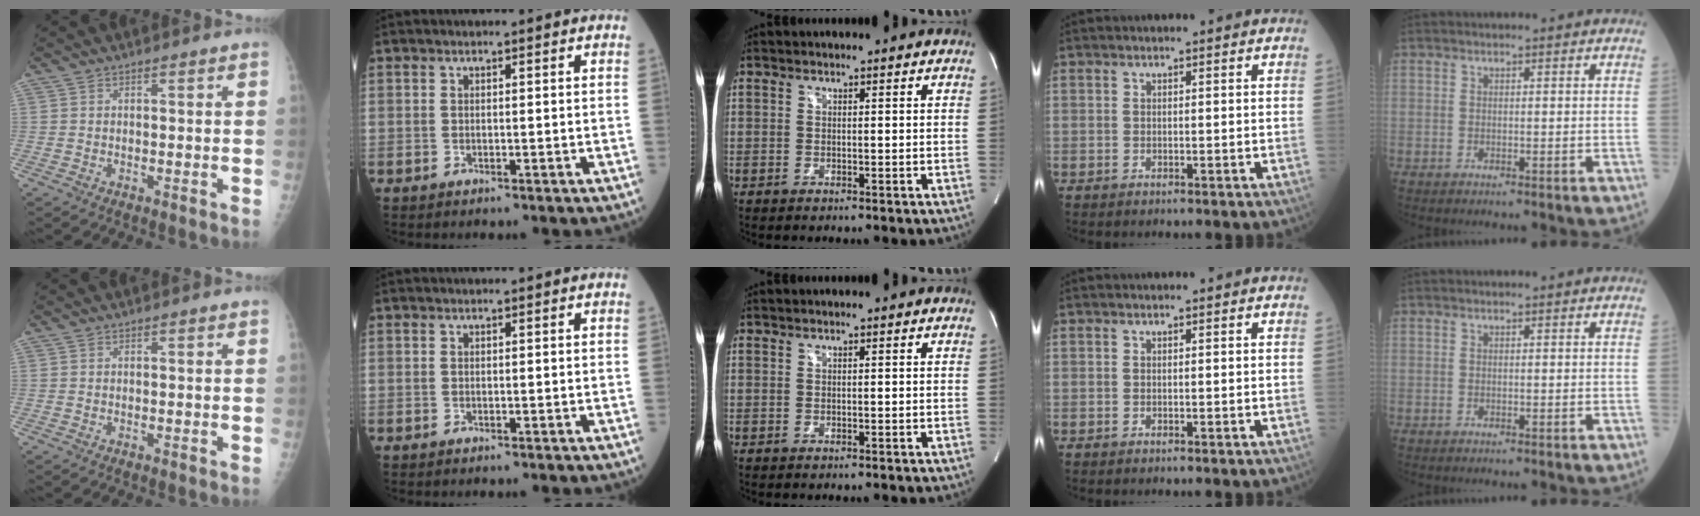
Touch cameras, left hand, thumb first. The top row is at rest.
{}